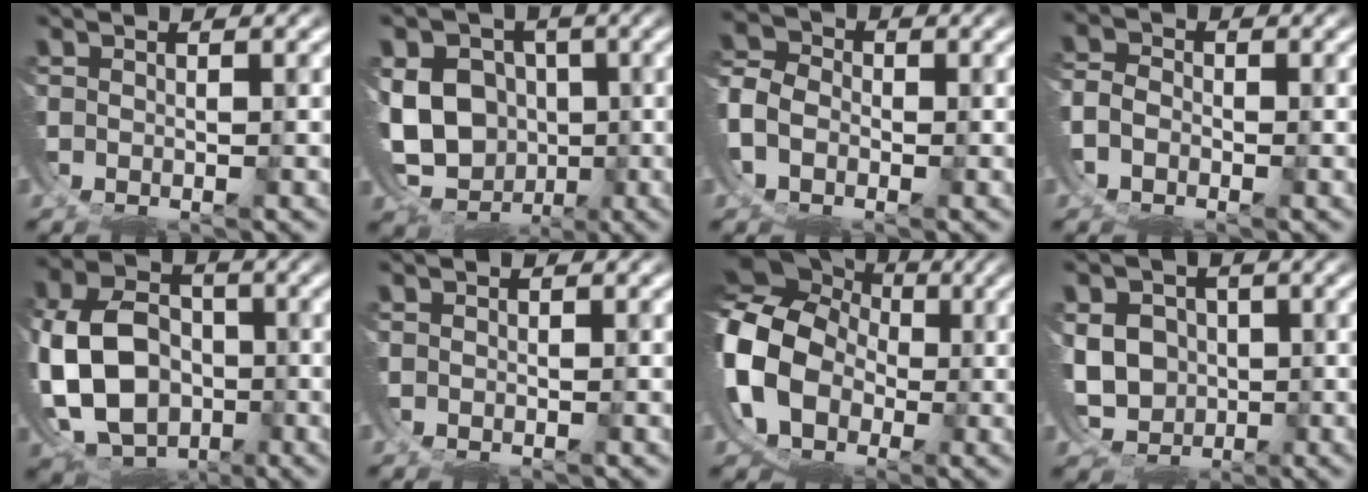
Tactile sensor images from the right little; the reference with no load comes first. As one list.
[{"total": 13.4, "force": [-1.8, 12.2, 5.3], "torque": [-0.133, -0.053, -0.028]}, {"total": 3.5, "force": [-0.6, 3.2, 1.3], "torque": [-0.037, -0.004, -0.015]}, {"total": 2.2, "force": [-0.9, 2.0, 0.6], "torque": [-0.017, -0.005, -0.021]}, {"total": 13.4, "force": [-2.0, 11.6, 6.5], "torque": [-0.159, -0.056, -0.025]}, {"total": 0.0}, {"total": 16.0, "force": [0.6, 14.3, 7.1], "torque": [-0.195, -0.029, 0.000]}, {"total": 8.1, "force": [-1.1, 7.5, 2.7], "torque": [-0.074, -0.039, -0.012]}]